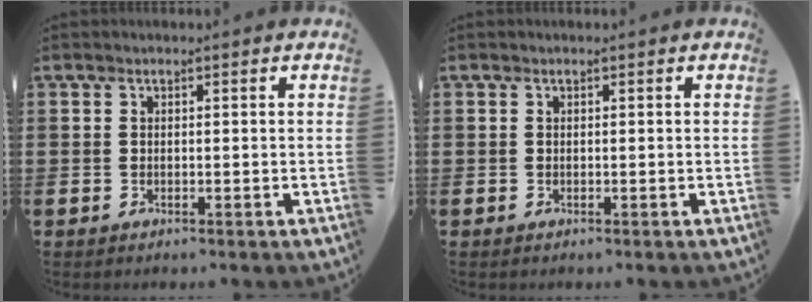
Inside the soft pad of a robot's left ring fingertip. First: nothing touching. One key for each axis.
{"total": 0.0}